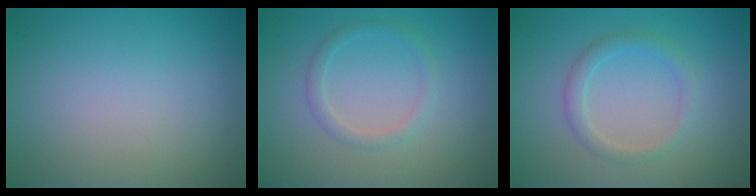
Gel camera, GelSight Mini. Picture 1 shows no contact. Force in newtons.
{"total": 1.5, "press": 1.5, "slide": 0.1}
{"total": 2.0, "press": 2.0, "slide": 0.1}